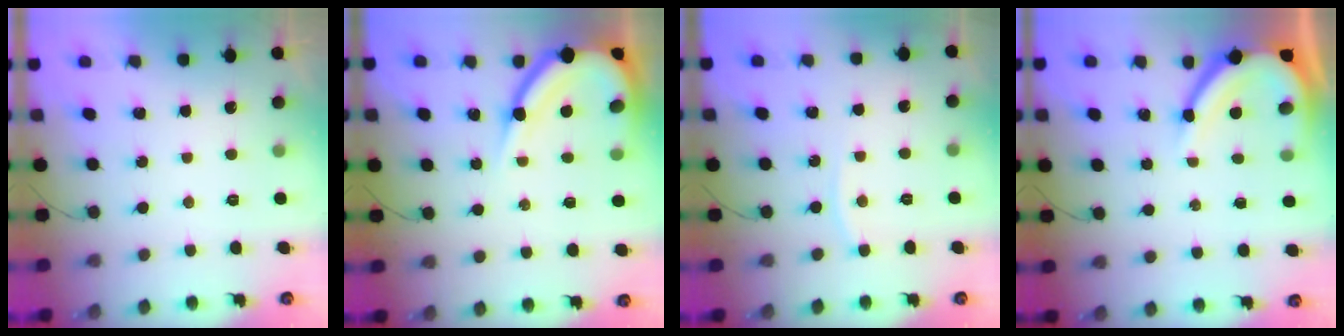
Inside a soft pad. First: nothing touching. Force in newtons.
{"total": 13.3, "press": 13.3, "slide": 1.3}
{"total": 3.7, "press": 3.7, "slide": 0.5}
{"total": 10.9, "press": 10.8, "slide": 1.2}